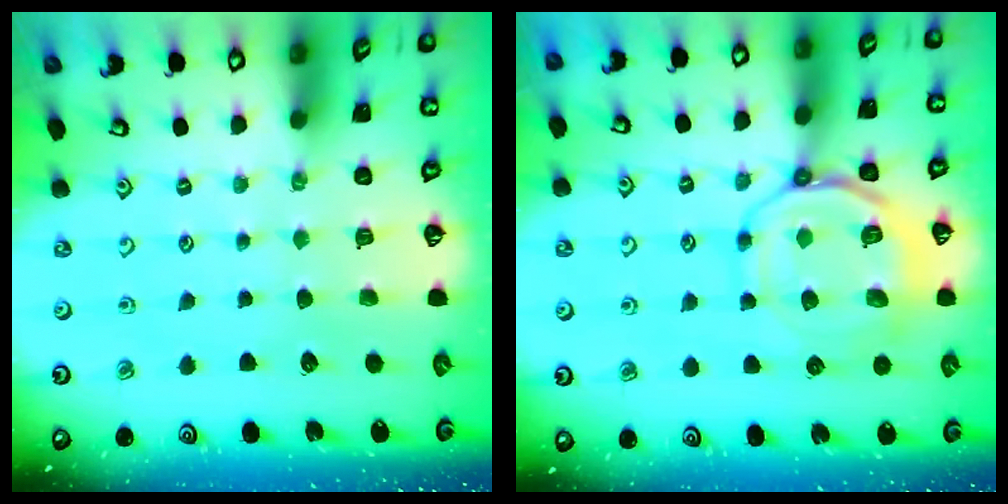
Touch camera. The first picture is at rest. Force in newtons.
{"total": 11.6, "press": 11.5, "slide": 1.7}